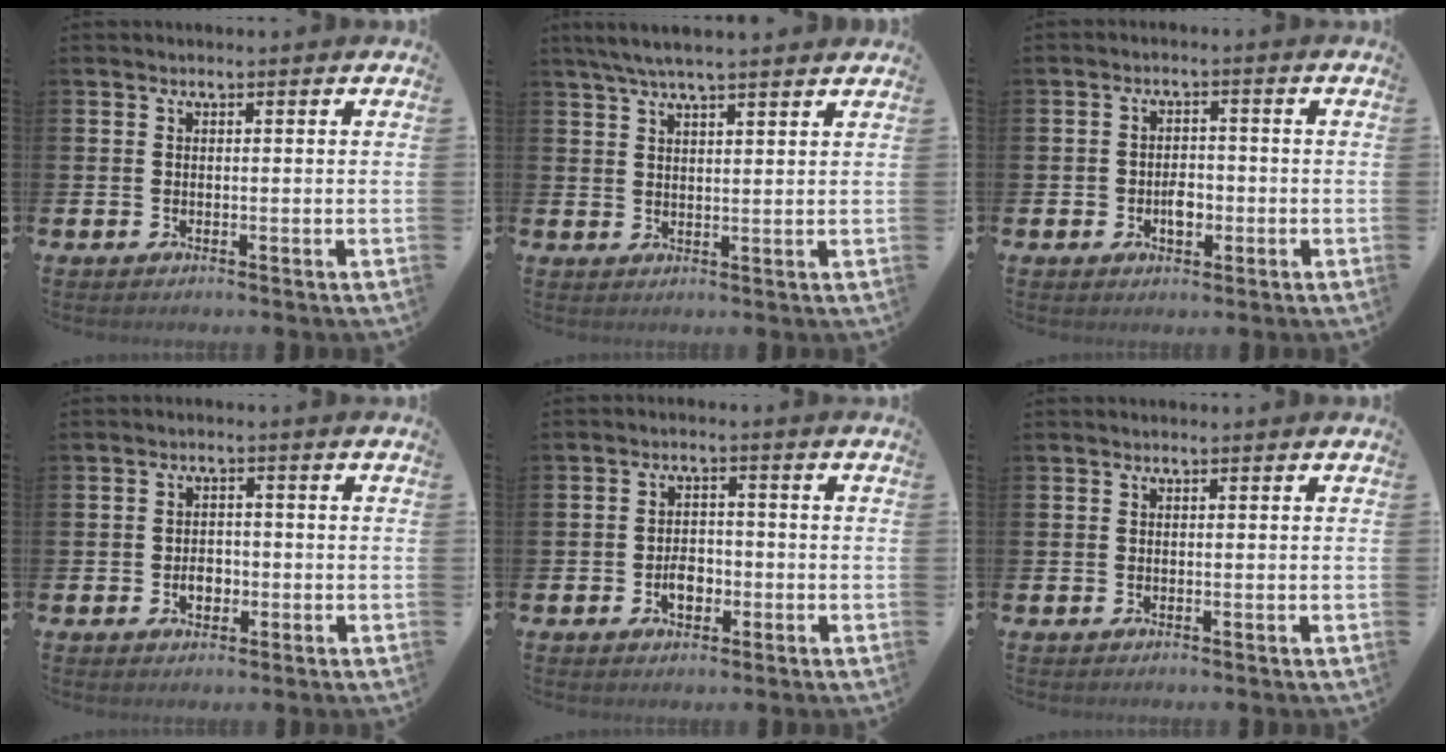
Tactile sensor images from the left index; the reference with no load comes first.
{"total": 4.7, "force": [4.2, 0.3, 2.1], "torque": [-0.052, -0.007, 0.076]}
{"total": 3.0, "force": [-1.0, 2.1, 1.9], "torque": [-0.029, 0.000, -0.022]}
{"total": 2.7, "force": [-0.9, 2.0, 1.6], "torque": [-0.017, -0.003, -0.022]}
{"total": 3.4, "force": [-1.2, 2.2, 2.3], "torque": [-0.033, -0.001, -0.025]}
{"total": 0.0}